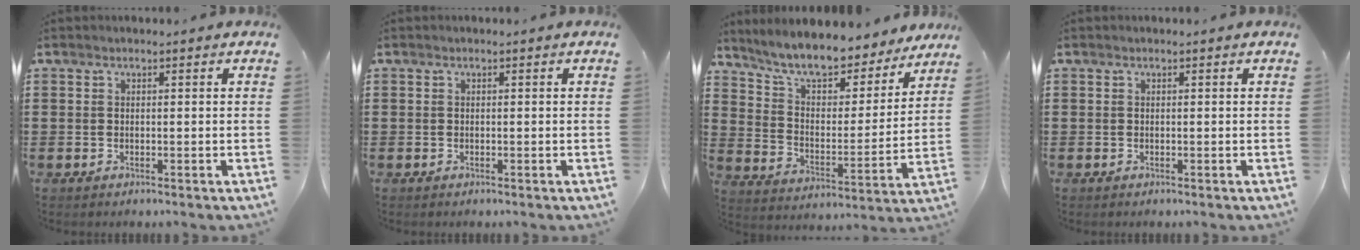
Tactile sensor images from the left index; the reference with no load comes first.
{"total": 0.0}
{"total": 8.7, "force": [8.0, 1.1, 3.2], "torque": [-0.097, -0.049, 0.138]}
{"total": 0.0}